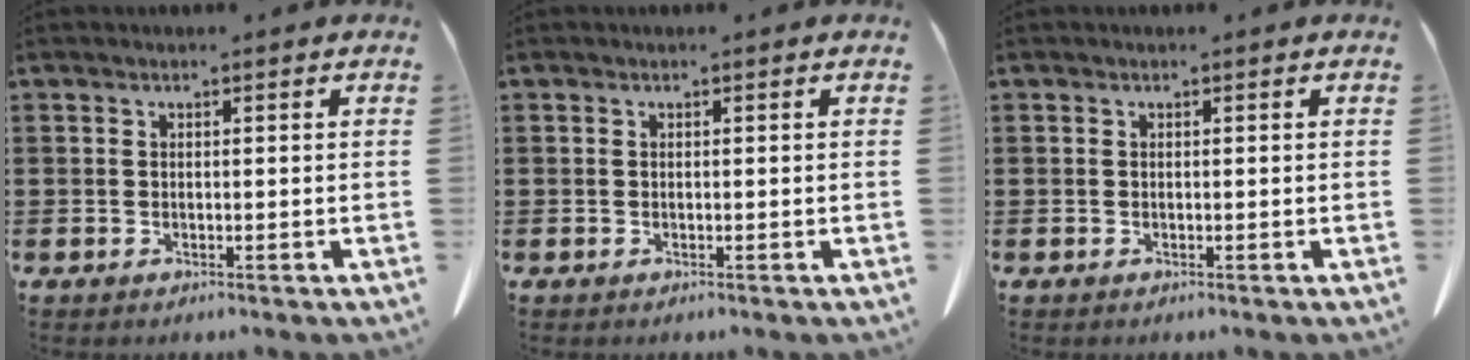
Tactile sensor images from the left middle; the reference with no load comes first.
{"total": 0.0}
{"total": 0.0}